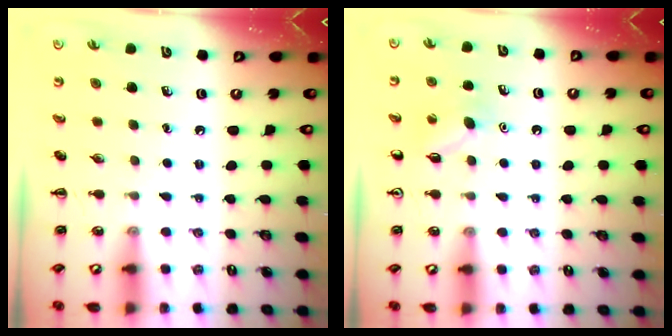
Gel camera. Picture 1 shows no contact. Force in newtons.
{"total": 6.7, "press": 6.5, "slide": 1.7}